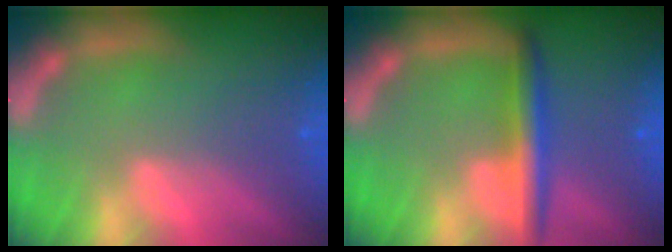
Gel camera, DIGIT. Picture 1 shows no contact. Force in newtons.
{"total": 3.9}